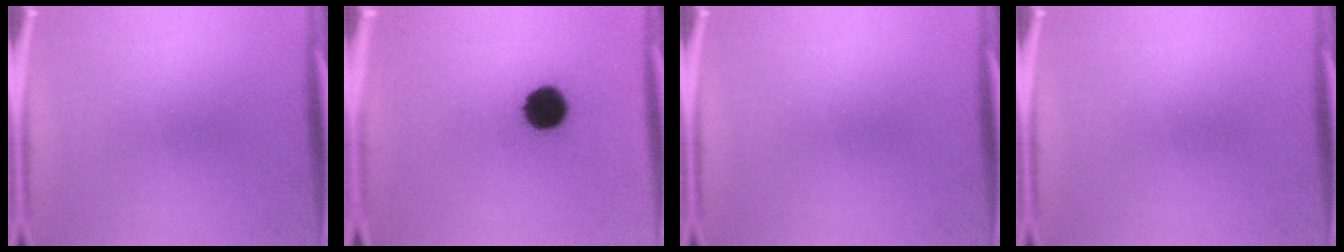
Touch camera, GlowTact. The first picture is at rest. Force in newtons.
{"total": 10.1}
{"total": 0.0}
{"total": 0.0}